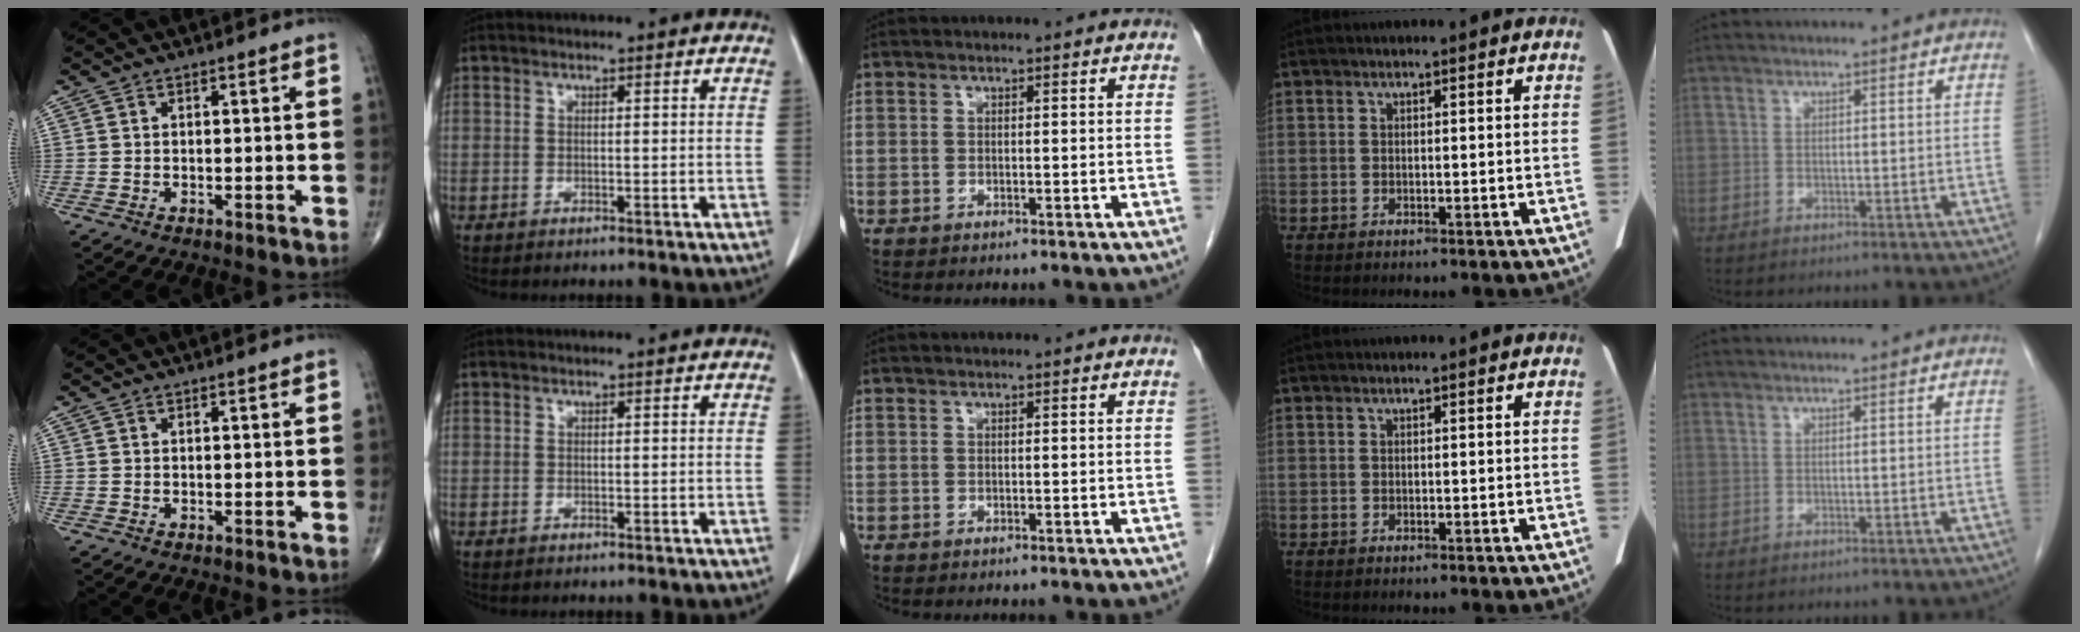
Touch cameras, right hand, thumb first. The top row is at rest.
{}